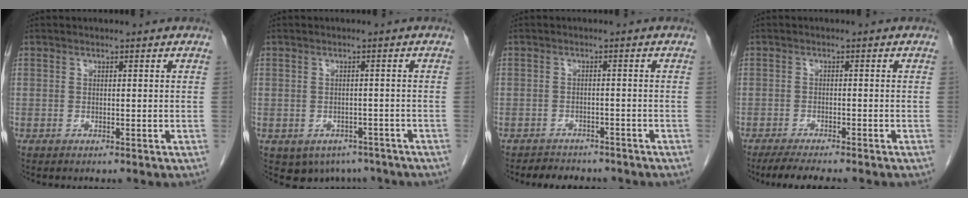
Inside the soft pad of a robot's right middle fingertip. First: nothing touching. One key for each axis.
{"total": 6.5, "fx": -4.4, "fy": 4.6, "fz": 1.6, "tx": -0.015, "ty": 0.006, "tz": -0.052}
{"total": 5.2, "fx": -4.7, "fy": 2.1, "fz": 1.1, "tx": -0.018, "ty": 0.000, "tz": -0.059}
{"total": 6.3, "fx": -5.3, "fy": 0.6, "fz": 3.3, "tx": -0.049, "ty": -0.014, "tz": -0.083}